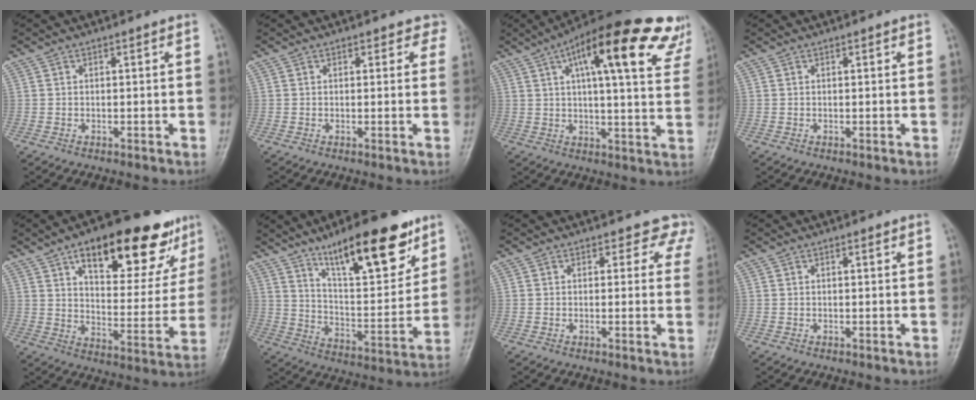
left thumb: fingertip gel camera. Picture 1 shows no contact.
{"total": 2.5, "force": [1.9, 1.6, 0.3], "torque": [0.029, -0.007, 0.006]}
{"total": 24.5, "force": [12.7, 6.9, 19.8], "torque": [-0.264, -0.003, 0.164]}
{"total": 0.0}
{"total": 23.1, "force": [13.5, 9.7, 16.1], "torque": [-0.174, -0.032, 0.199]}
{"total": 19.8, "force": [12.7, 6.1, 13.9], "torque": [-0.176, -0.066, 0.212]}
{"total": 4.7, "force": [3.7, 2.8, 0.1], "torque": [0.041, -0.015, 0.016]}
{"total": 0.5, "force": [0.3, 0.2, 0.4], "torque": [-0.007, -0.002, 0.004]}